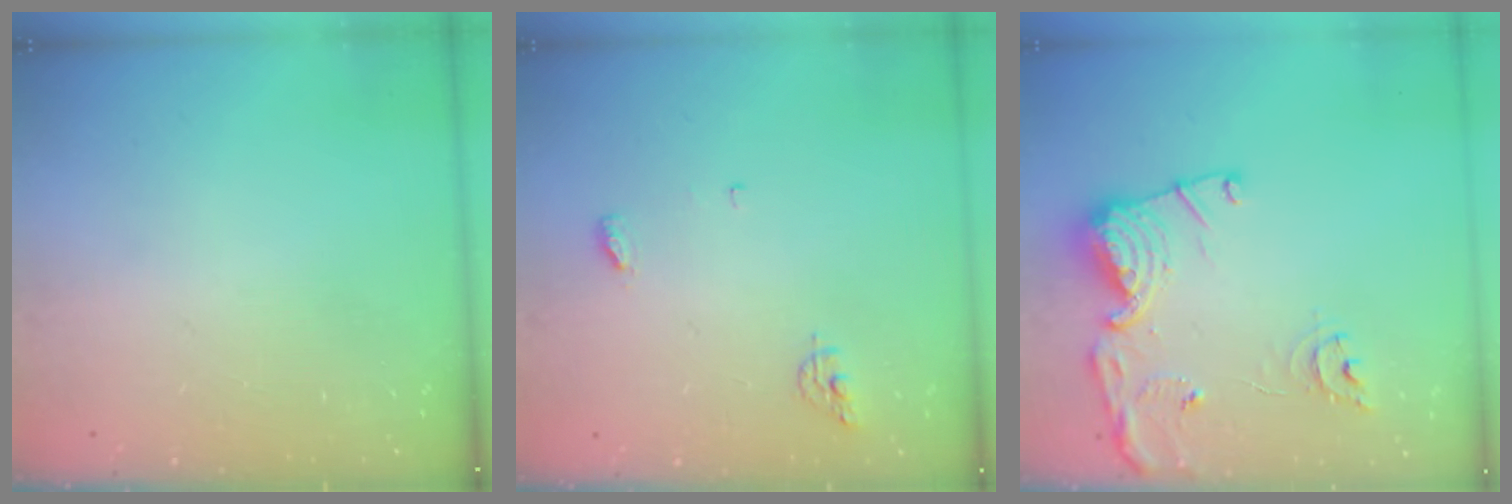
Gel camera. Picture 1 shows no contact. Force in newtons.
{"total": 4.7, "press": 4.7, "slide": 0.4}
{"total": 15.1, "press": 15.0, "slide": 1.6}